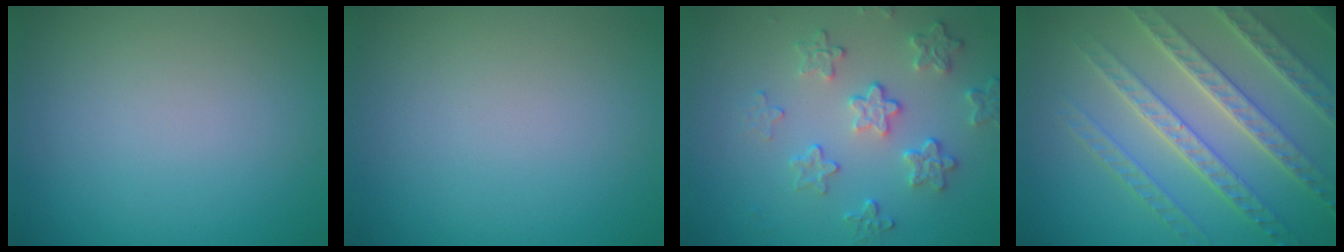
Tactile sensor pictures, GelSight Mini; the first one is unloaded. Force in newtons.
{"total": 0.0}
{"total": 3.9, "press": 3.2, "slide": 2.2}
{"total": 7.5, "press": 5.6, "slide": 5.0}